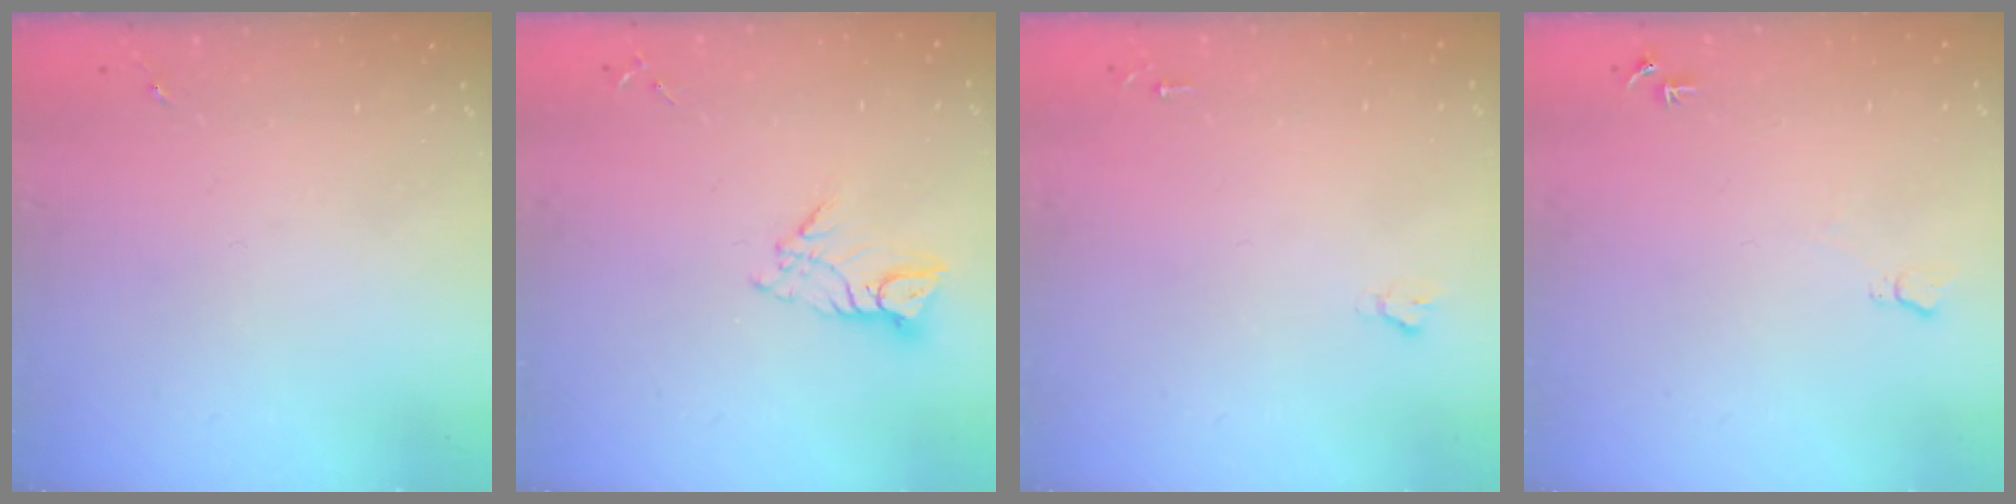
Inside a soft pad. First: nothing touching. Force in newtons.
{"total": 8.4, "press": 8.4, "slide": 0.9}
{"total": 1.6, "press": 1.6, "slide": 0.2}
{"total": 5.8, "press": 5.8, "slide": 0.7}